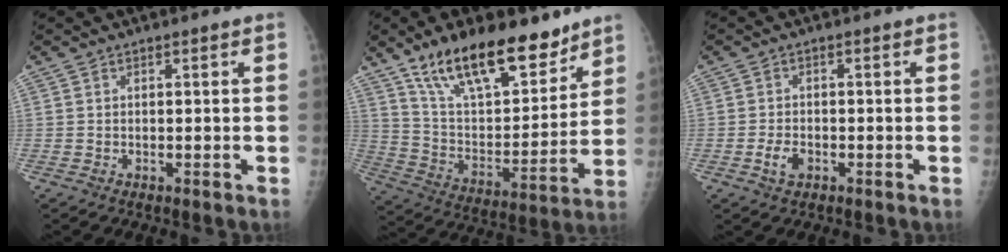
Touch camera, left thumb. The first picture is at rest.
{"total": 21.8, "force": [15.2, 8.9, 12.8], "torque": [-0.170, -0.069, 0.266]}
{"total": 3.1, "force": [-1.3, 1.9, 2.1], "torque": [-0.037, 0.007, -0.022]}